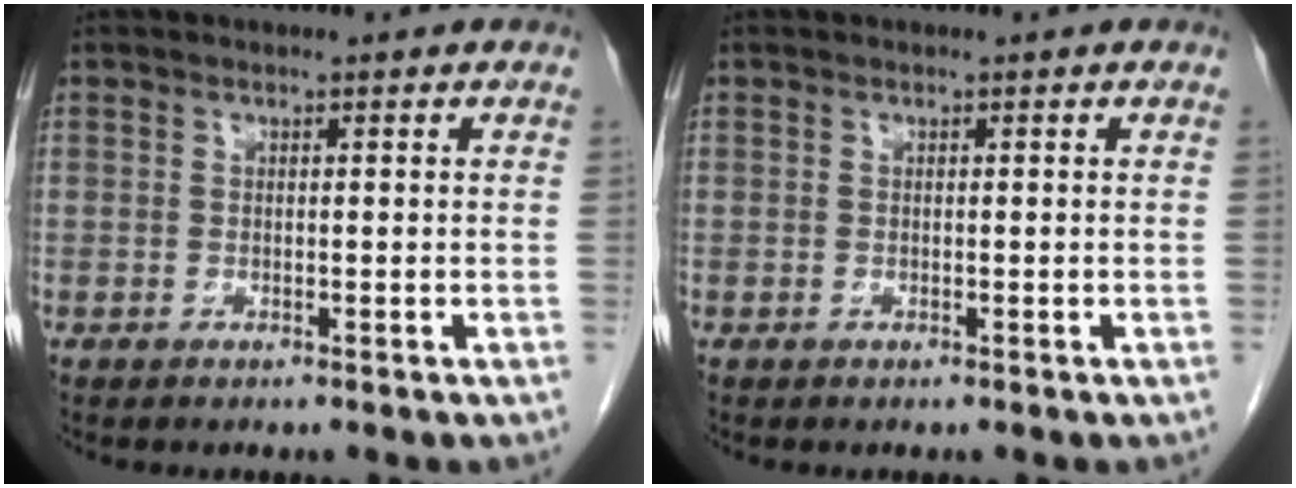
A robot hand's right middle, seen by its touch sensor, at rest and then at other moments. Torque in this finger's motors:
{"motor_torque": [0.18, -0.06, 0.03, 0.01]}